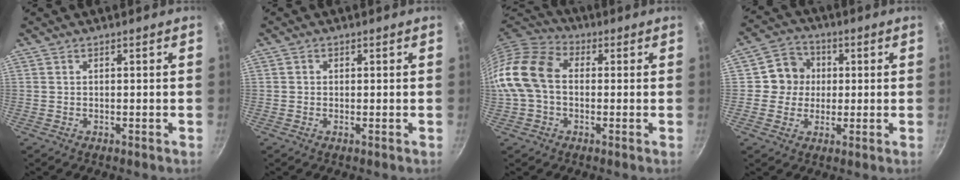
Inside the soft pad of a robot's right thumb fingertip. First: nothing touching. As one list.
[{"total": 0.7, "force": [0.0, 0.6, 0.3], "torque": [-0.006, 0.003, -0.003]}, {"total": 13.9, "force": [-0.1, 10.1, 9.6], "torque": [-0.169, 0.034, -0.022]}, {"total": 7.5, "force": [0.7, 7.1, 2.2], "torque": [0.008, 0.013, -0.003]}]